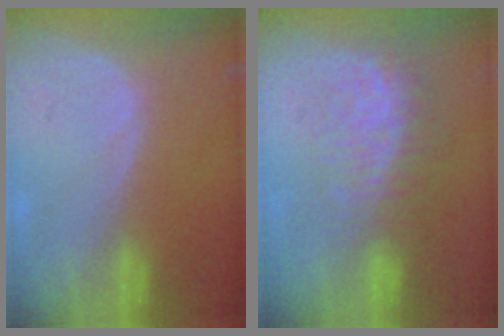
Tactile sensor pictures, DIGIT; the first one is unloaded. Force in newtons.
{"total": 8.1, "press": 7.4, "slide": 3.2}